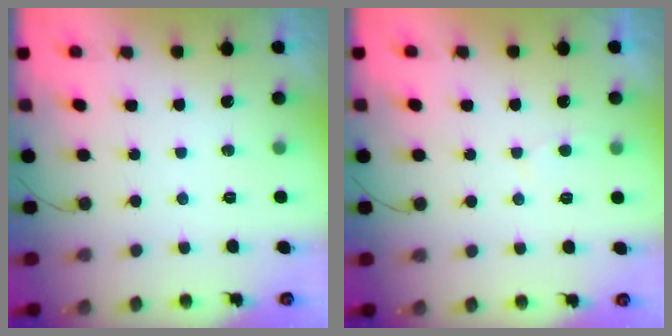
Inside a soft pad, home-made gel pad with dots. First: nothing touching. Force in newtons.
{"total": 3.6, "press": 3.6, "slide": 0.5}